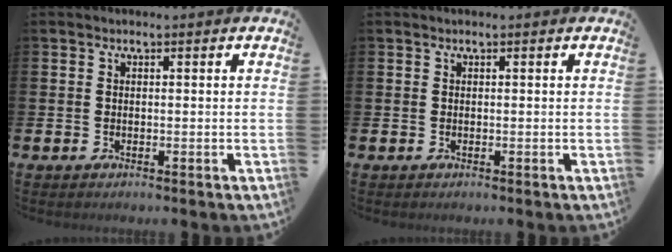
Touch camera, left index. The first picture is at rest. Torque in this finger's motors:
{"motor_torque": [0.99, -1.14, 0.29, 0.06]}